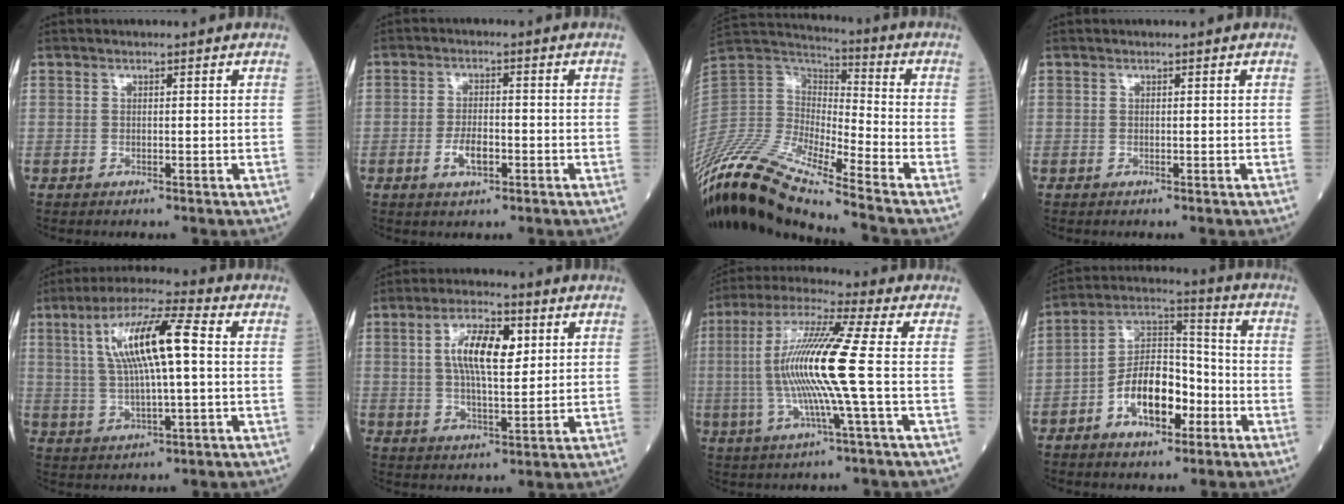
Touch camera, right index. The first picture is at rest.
{"total": 3.9, "force": [-1.5, 1.6, 3.3], "torque": [-0.063, 0.001, -0.026]}
{"total": 17.5, "force": [-14.8, 0.8, 9.2], "torque": [-0.195, 0.005, -0.289]}
{"total": 0.0}
{"total": 12.4, "force": [2.3, 1.8, 12.0], "torque": [-0.231, 0.023, 0.042]}
{"total": 9.2, "force": [2.5, 3.1, 8.3], "torque": [-0.156, 0.012, 0.044]}
{"total": 14.0, "force": [-0.9, -1.0, 13.9], "torque": [-0.284, 0.000, -0.027]}
{"total": 11.4, "force": [-4.7, 5.4, 8.9], "torque": [-0.171, 0.023, -0.082]}